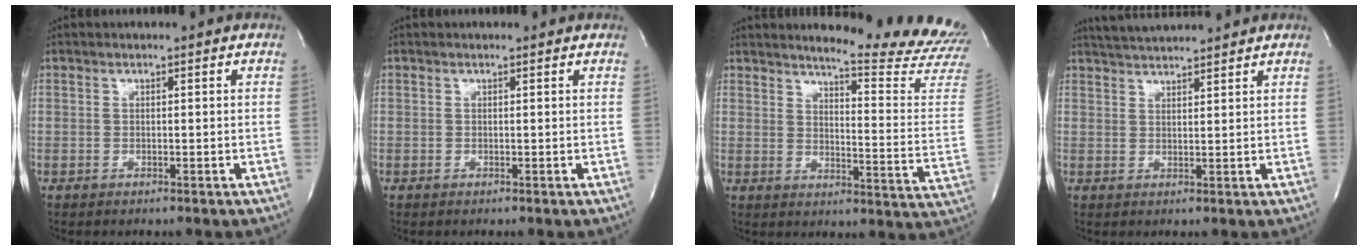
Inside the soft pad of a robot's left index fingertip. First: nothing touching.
{"total": 0.0}
{"total": 18.0, "force": [17.4, -1.2, 4.7], "torque": [-0.070, -0.151, 0.192]}
{"total": 6.6, "force": [6.2, -0.1, 2.0], "torque": [-0.043, 0.028, 0.100]}